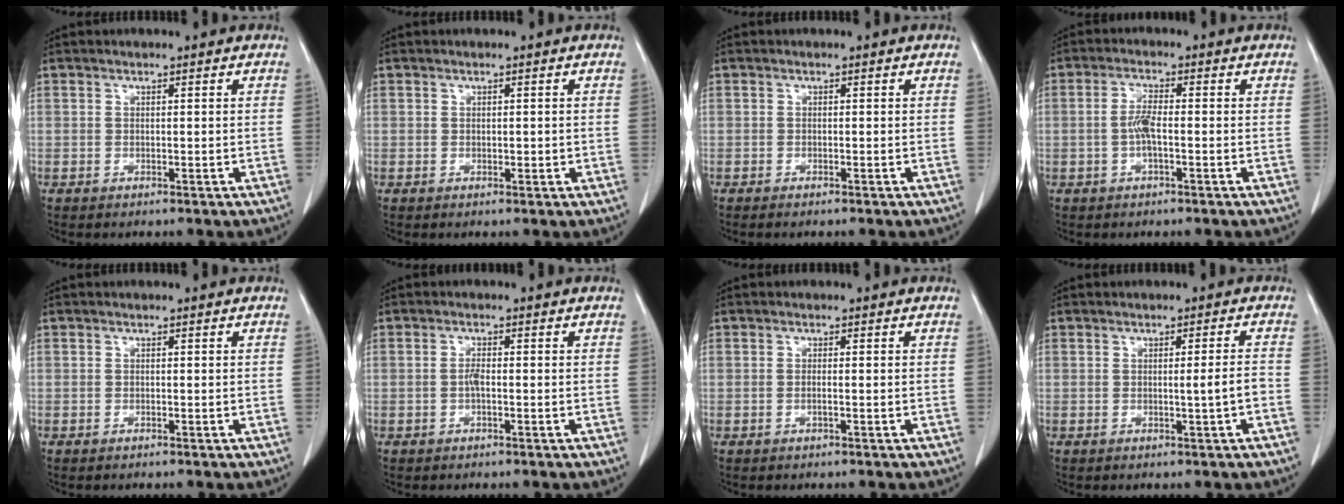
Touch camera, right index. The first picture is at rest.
{"total": 0.9, "force": [0.0, 0.6, 0.7], "torque": [-0.006, -0.001, 0.002]}
{"total": 0.9, "force": [-0.8, 0.1, 0.5], "torque": [-0.013, -0.003, -0.010]}
{"total": 3.4, "force": [-0.7, 0.6, 3.2], "torque": [-0.070, 0.002, -0.014]}
{"total": 0.0}
{"total": 1.4, "force": [-0.3, 0.3, 1.3], "torque": [-0.028, 0.002, -0.008]}
{"total": 0.7, "force": [-0.2, 0.0, 0.7], "torque": [-0.014, 0.000, -0.003]}
{"total": 2.4, "force": [-0.7, -0.5, 2.2], "torque": [-0.034, -0.003, -0.011]}